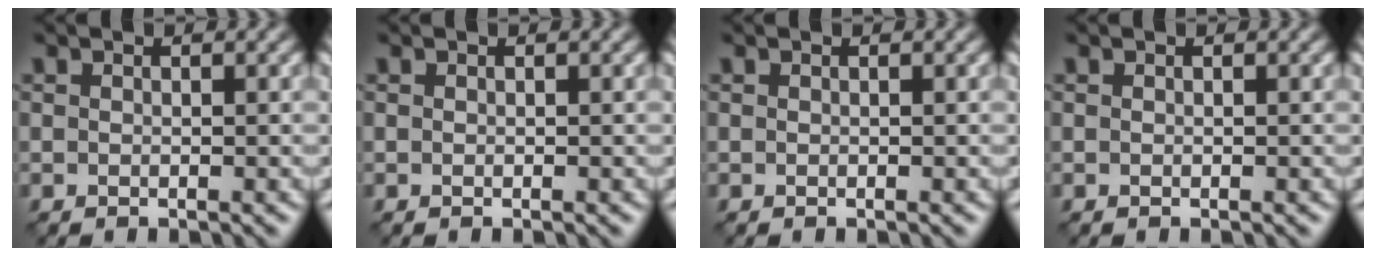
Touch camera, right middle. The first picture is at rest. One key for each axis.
{"total": 0.0}
{"total": 0.0}
{"total": 0.0}